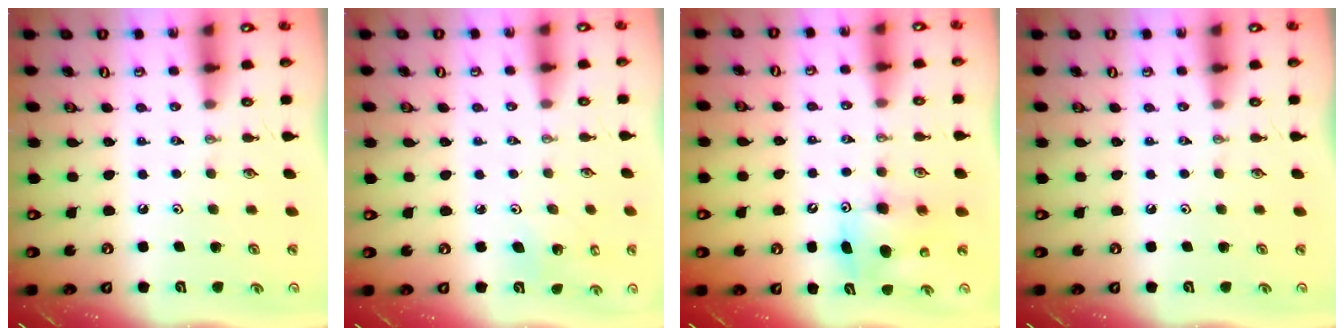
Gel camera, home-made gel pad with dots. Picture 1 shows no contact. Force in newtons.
{"total": 4.3, "press": 4.2, "slide": 1.0}
{"total": 8.3, "press": 8.3, "slide": 0.6}
{"total": 0.0}